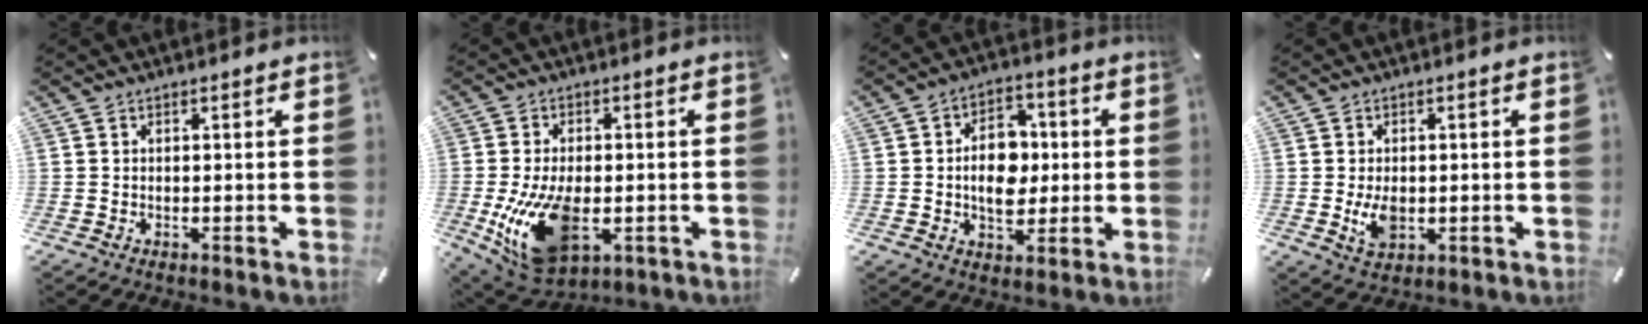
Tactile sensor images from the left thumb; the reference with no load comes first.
{"total": 17.1, "force": [-3.5, 9.8, 13.5], "torque": [-0.266, -0.013, -0.048]}
{"total": 11.3, "force": [-0.4, 8.4, 7.5], "torque": [-0.114, 0.008, -0.008]}
{"total": 5.7, "force": [-0.8, 3.7, 4.3], "torque": [-0.102, -0.003, -0.017]}